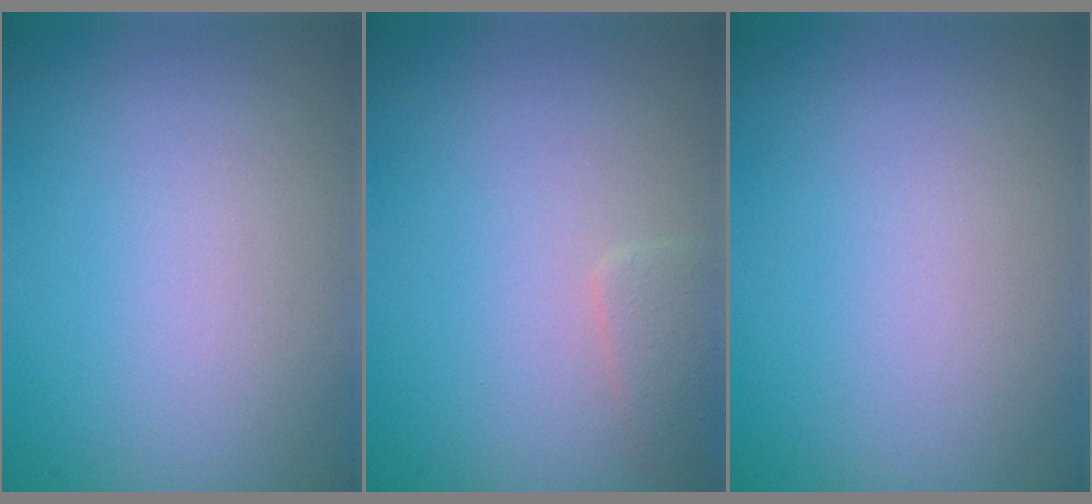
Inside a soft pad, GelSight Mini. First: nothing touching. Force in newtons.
{"total": 1.2, "press": 1.2, "slide": 0.0}
{"total": 0.0}